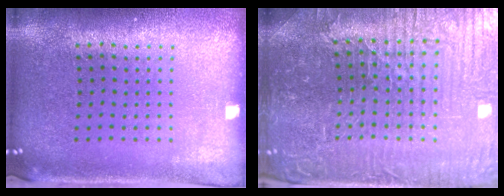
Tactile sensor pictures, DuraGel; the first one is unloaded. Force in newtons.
{"total": 5.1, "press": 5.0, "slide": 1.3}